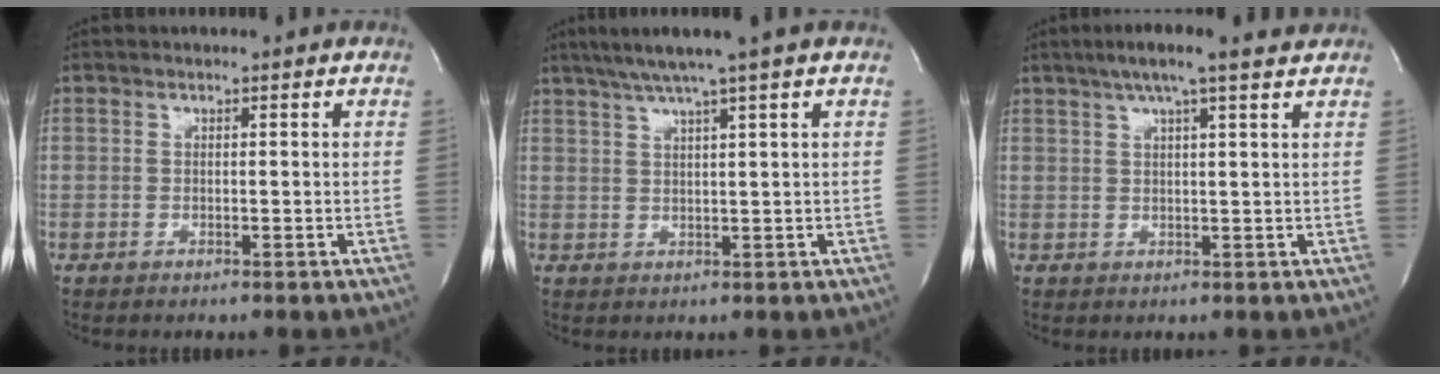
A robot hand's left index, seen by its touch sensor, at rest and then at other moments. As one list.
[{"total": 6.2, "force": [4.4, -1.5, 4.0], "torque": [-0.069, 0.010, 0.075]}, {"total": 7.8, "force": [5.8, -0.1, 5.2], "torque": [-0.091, 0.019, 0.082]}]